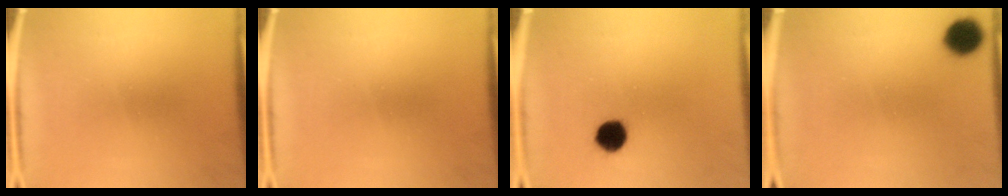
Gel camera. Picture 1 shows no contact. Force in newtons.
{"total": 0.0}
{"total": 6.1}
{"total": 8.1}